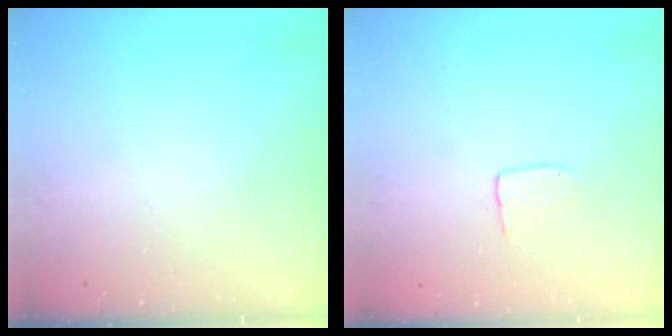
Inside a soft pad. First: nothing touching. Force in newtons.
{"total": 5.6, "press": 5.6, "slide": 0.2}